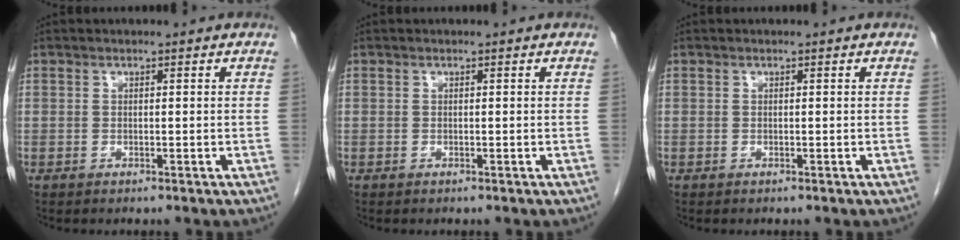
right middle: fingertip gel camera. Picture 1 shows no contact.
{"total": 0.0}
{"total": 0.0}